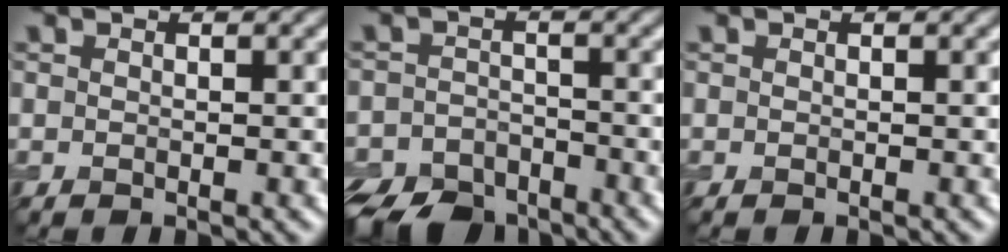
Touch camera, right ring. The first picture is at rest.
{"total": 7.5, "force": [-6.2, 3.7, 1.9], "torque": [-0.025, -0.018, -0.101]}
{"total": 0.0}